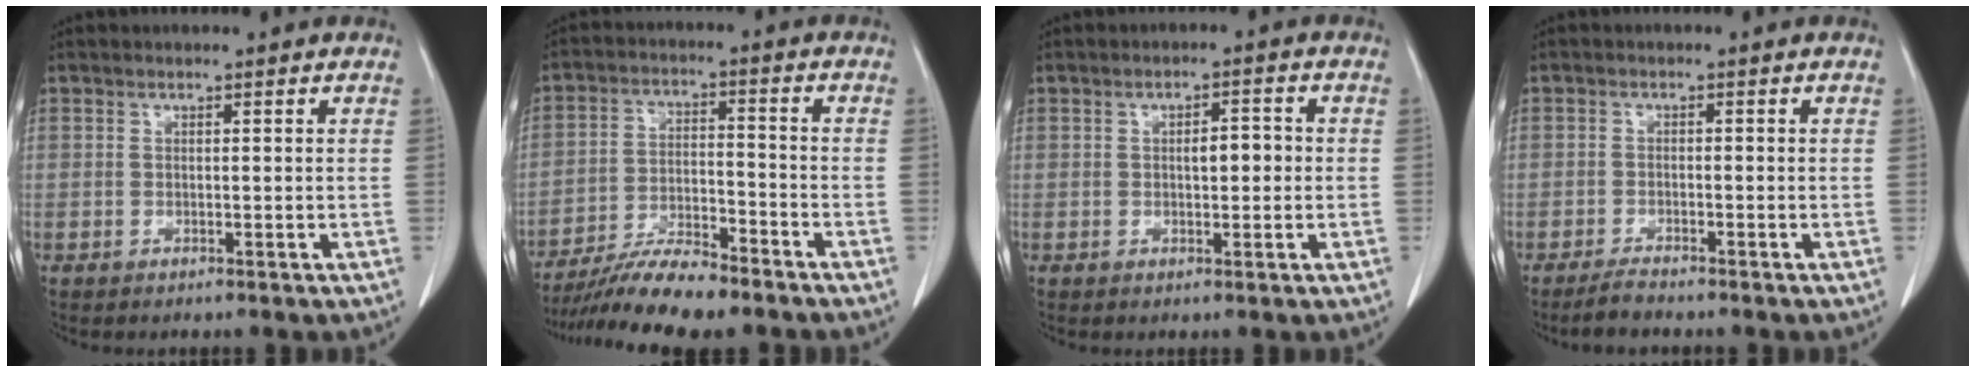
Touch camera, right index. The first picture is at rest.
{"total": 10.4, "force": [-9.2, 1.0, 4.9], "torque": [-0.083, -0.010, -0.160]}
{"total": 3.2, "force": [0.0, 1.2, 2.9], "torque": [-0.047, 0.006, 0.001]}
{"total": 2.2, "force": [-2.0, 0.3, 0.8], "torque": [-0.021, -0.005, -0.037]}